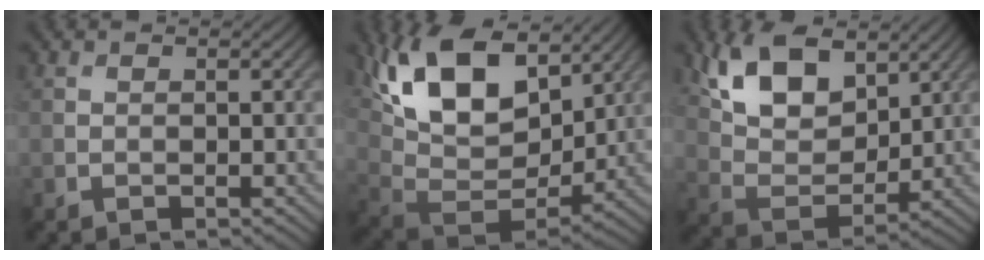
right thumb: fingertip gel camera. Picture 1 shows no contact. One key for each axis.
{"total": 17.4, "fx": 8.1, "fy": 9.8, "fz": 12.0, "tx": -0.249, "ty": 0.029, "tz": 0.141}
{"total": 11.2, "fx": 6.1, "fy": 6.1, "fz": 7.1, "tx": -0.159, "ty": 0.004, "tz": 0.116}